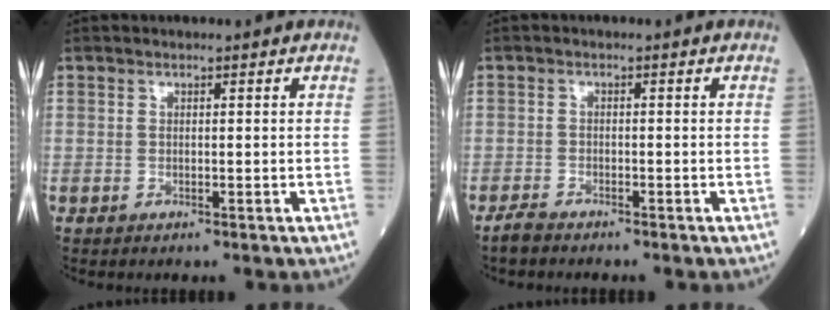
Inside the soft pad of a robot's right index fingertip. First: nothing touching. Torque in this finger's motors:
{"motor_torque": [0.04, -0.01, 0.06, 0.03]}